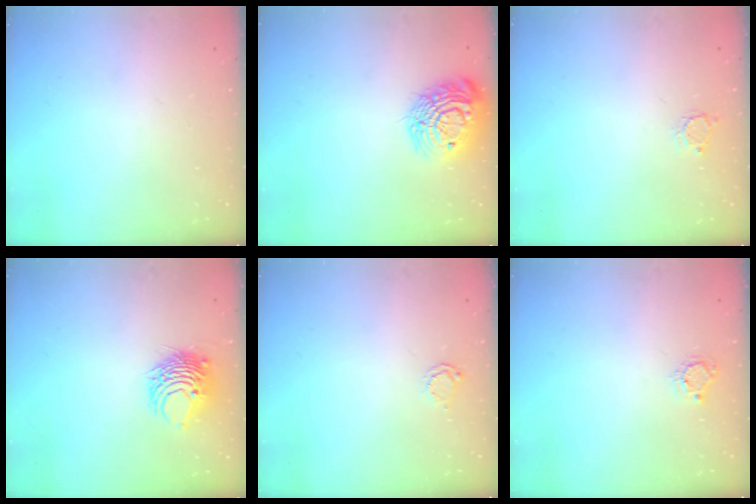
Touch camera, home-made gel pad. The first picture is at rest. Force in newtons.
{"total": 16.2, "press": 16.1, "slide": 1.4}
{"total": 2.6, "press": 2.6, "slide": 0.2}
{"total": 8.9, "press": 8.9, "slide": 0.8}
{"total": 2.7, "press": 2.7, "slide": 0.4}
{"total": 4.9, "press": 4.9, "slide": 0.4}